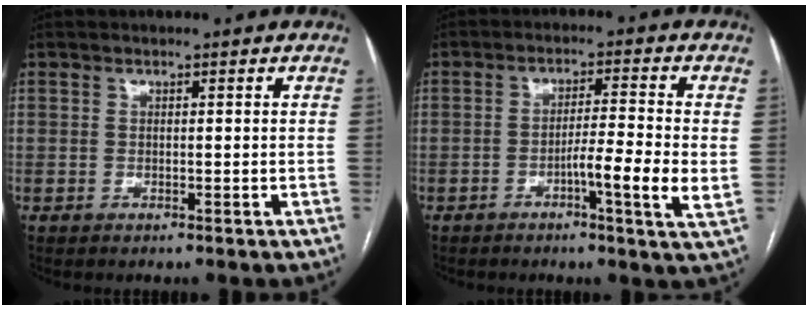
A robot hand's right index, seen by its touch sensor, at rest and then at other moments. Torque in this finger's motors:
{"motor_torque": [0.90, -0.20, 0.55, 0.09]}